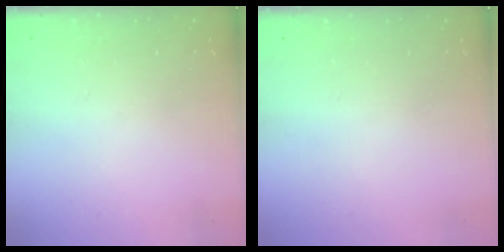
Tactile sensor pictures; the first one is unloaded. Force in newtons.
{"total": 0.0}